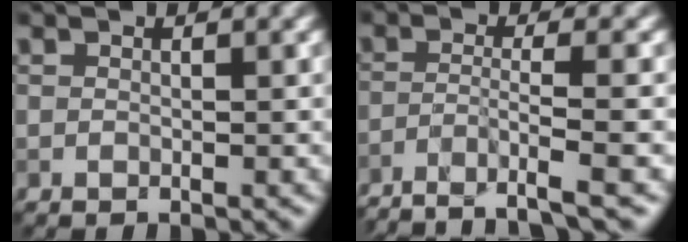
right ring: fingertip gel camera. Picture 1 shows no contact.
{"total": 5.0, "force": [-3.5, 0.6, 3.6], "torque": [-0.052, 0.000, -0.071]}